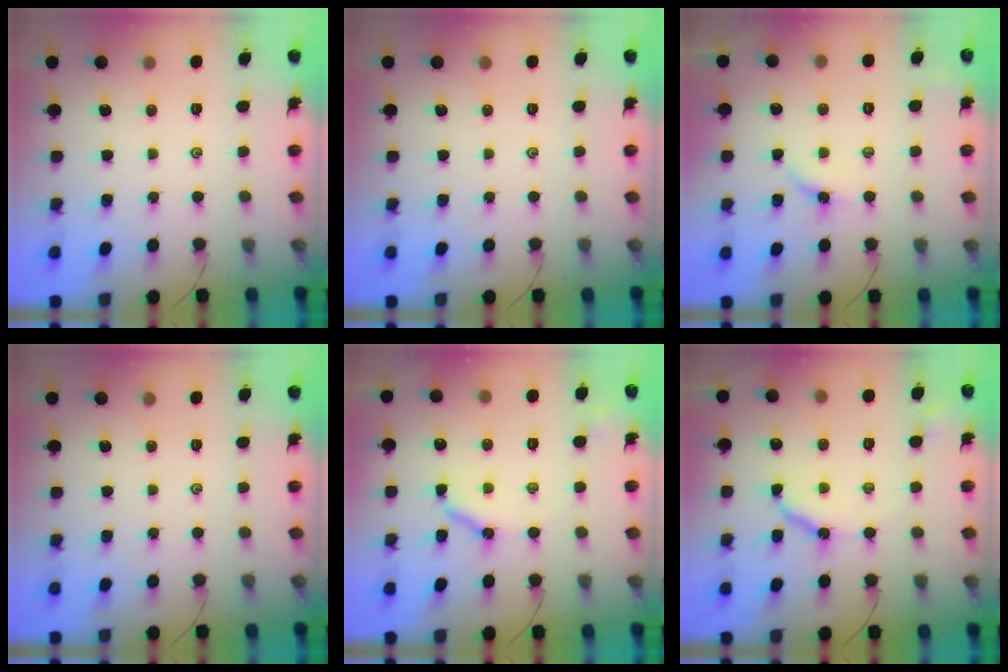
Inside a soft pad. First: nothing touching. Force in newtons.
{"total": 0.0}
{"total": 3.4, "press": 3.3, "slide": 0.4}
{"total": 0.0}
{"total": 7.4, "press": 7.3, "slide": 0.7}
{"total": 7.4, "press": 7.4, "slide": 0.7}